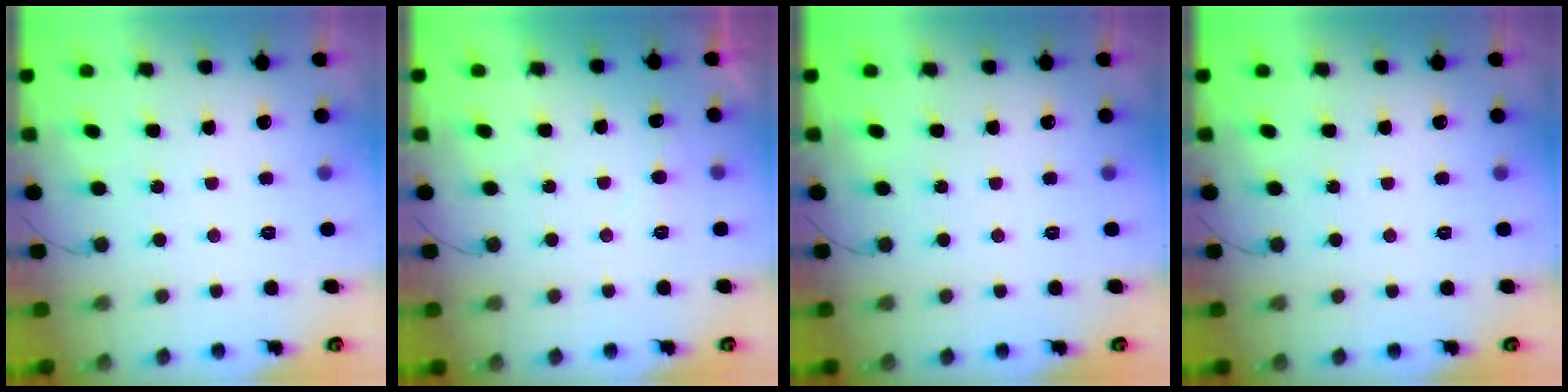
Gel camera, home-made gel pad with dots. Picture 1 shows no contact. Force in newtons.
{"total": 3.8, "press": 3.7, "slide": 0.3}
{"total": 0.0}
{"total": 0.0}